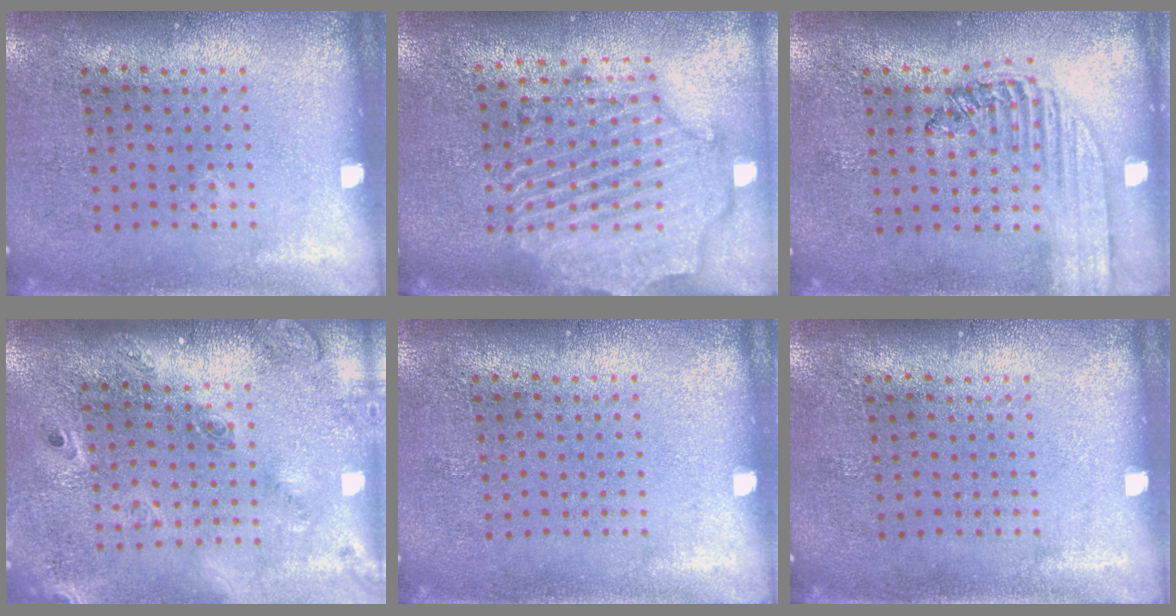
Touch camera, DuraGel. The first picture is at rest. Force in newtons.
{"total": 2.6, "press": 2.4, "slide": 1.1}
{"total": 1.6, "press": 1.4, "slide": 0.7}
{"total": 2.5, "press": 1.8, "slide": 1.6}
{"total": 0.0}
{"total": 0.0}